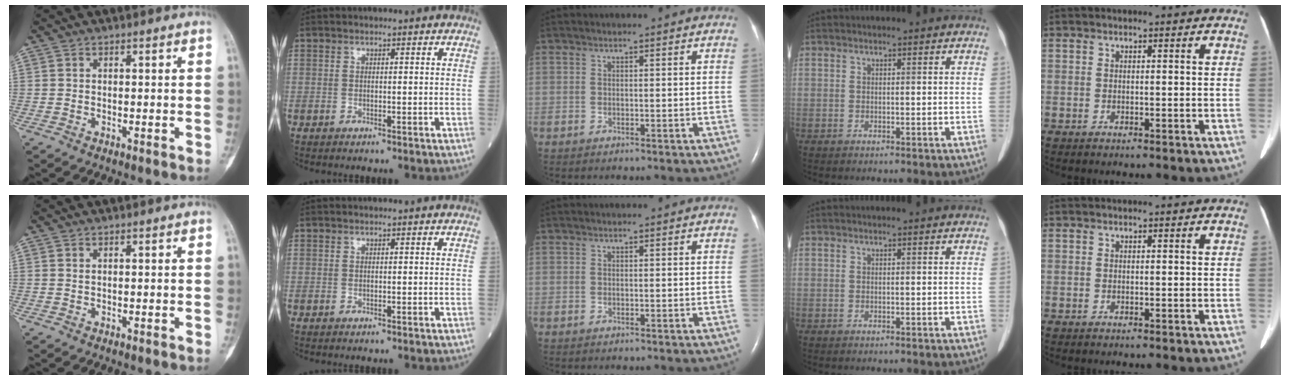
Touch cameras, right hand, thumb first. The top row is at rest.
{}